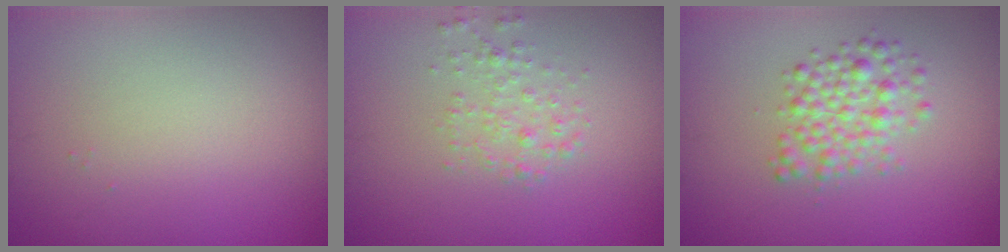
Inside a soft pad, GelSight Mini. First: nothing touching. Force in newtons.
{"total": 1.7, "press": 1.7, "slide": 0.1}
{"total": 3.2, "press": 3.2, "slide": 0.1}